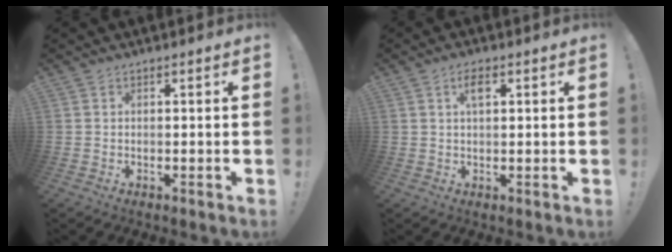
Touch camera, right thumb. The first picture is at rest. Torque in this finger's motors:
{"motor_torque": [-0.22, 0.30, 0.36, -0.03, -0.02]}